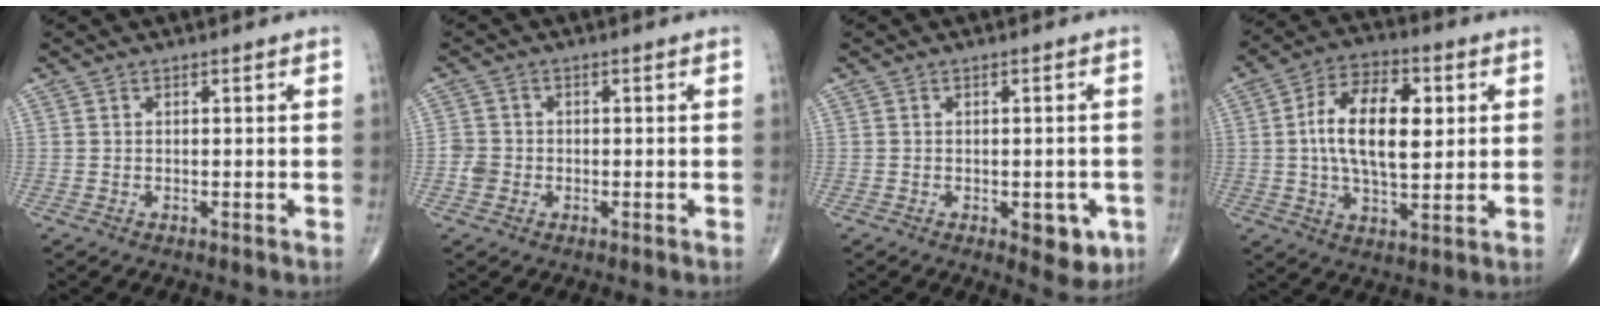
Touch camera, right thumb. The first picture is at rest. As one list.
[{"total": 2.6, "force": [-0.8, 2.3, 0.9], "torque": [-0.008, 0.008, -0.019]}, {"total": 5.9, "force": [-2.1, 2.9, 4.7], "torque": [-0.036, 0.000, -0.020]}, {"total": 15.0, "force": [2.1, 7.6, 12.8], "torque": [-0.208, 0.005, 0.031]}]